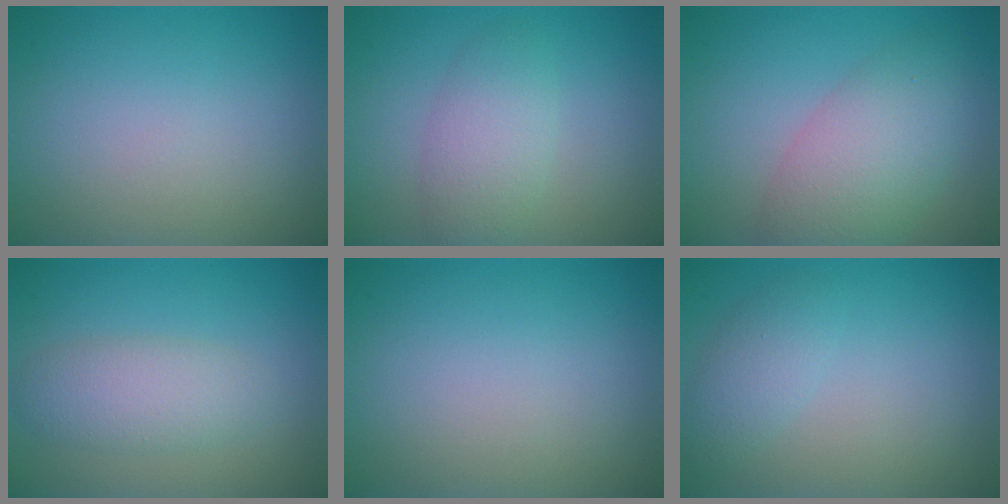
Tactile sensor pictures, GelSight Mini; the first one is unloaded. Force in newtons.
{"total": 3.4, "press": 3.4, "slide": 0.1}
{"total": 6.0, "press": 6.0, "slide": 0.1}
{"total": 3.3, "press": 3.3, "slide": 0.3}
{"total": 0.0}
{"total": 2.1, "press": 2.1, "slide": 0.0}